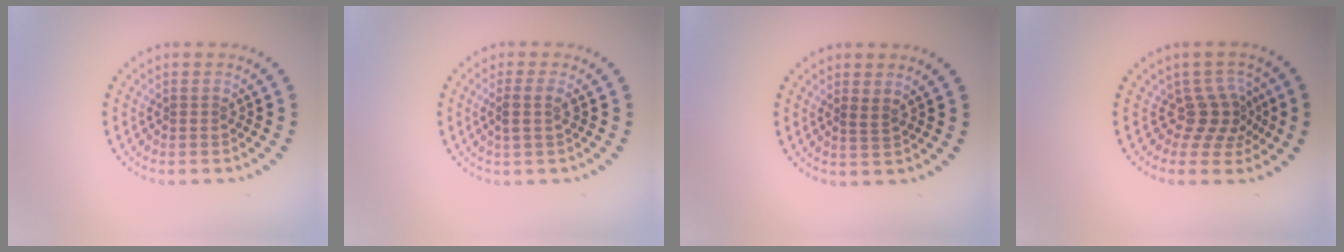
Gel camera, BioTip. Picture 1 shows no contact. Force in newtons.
{"total": 1.8, "press": 1.5, "slide": 1.0}
{"total": 0.6, "press": 0.4, "slide": 0.5}
{"total": 3.0, "press": 2.2, "slide": 2.0}